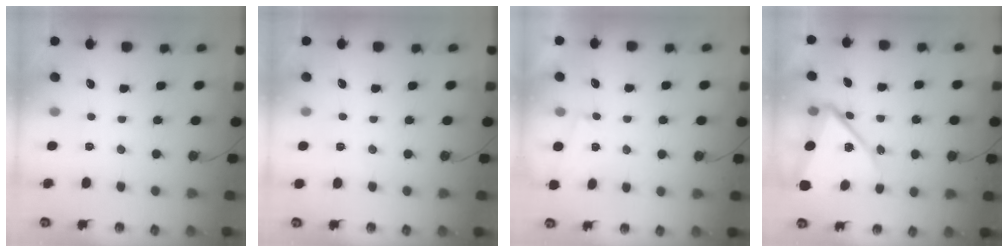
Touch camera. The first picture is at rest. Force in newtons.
{"total": 2.6, "press": 2.5, "slide": 0.7}
{"total": 2.1, "press": 2.1, "slide": 0.5}
{"total": 12.6, "press": 12.6, "slide": 1.2}